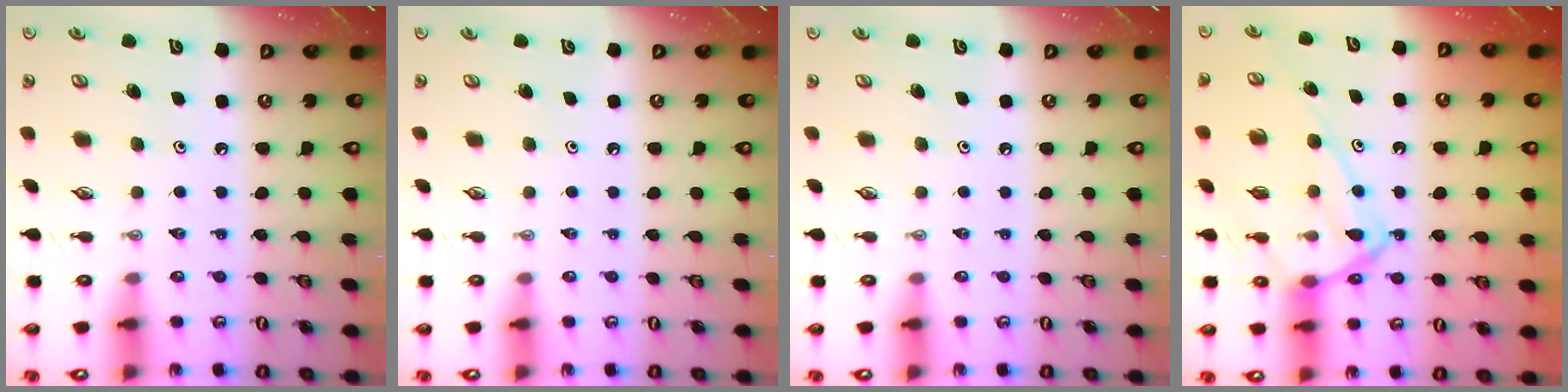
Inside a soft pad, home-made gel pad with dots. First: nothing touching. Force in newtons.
{"total": 0.0}
{"total": 0.0}
{"total": 13.9, "press": 13.8, "slide": 1.2}